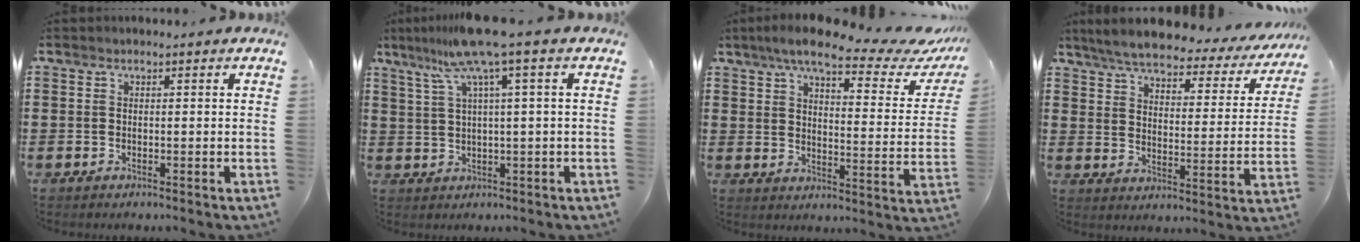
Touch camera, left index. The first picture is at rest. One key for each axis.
{"total": 8.1, "fx": 3.9, "fy": -0.8, "fz": 7.1, "tx": -0.159, "ty": -0.017, "tz": 0.062}
{"total": 9.3, "fx": 7.2, "fy": 1.5, "fz": 5.7, "tx": -0.113, "ty": -0.032, "tz": 0.118}
{"total": 5.6, "fx": 5.0, "fy": 0.9, "fz": 2.3, "tx": -0.071, "ty": -0.029, "tz": 0.082}